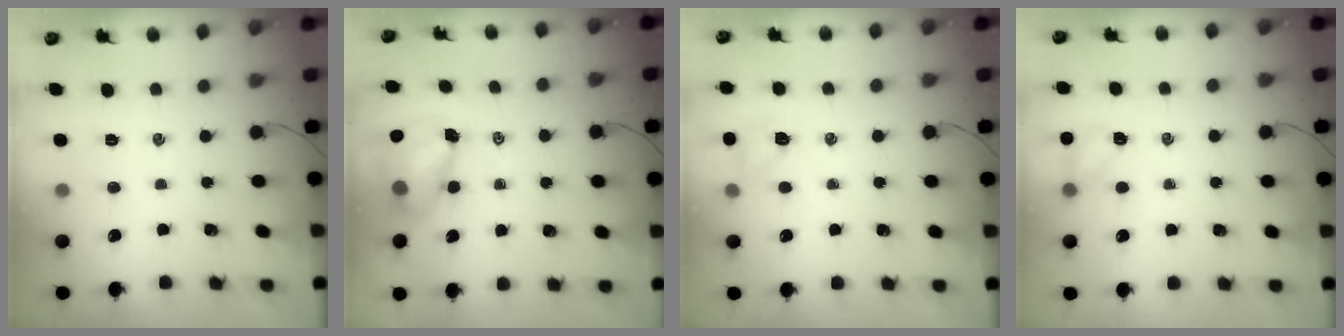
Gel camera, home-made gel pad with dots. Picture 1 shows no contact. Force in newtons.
{"total": 7.5, "press": 7.4, "slide": 1.3}
{"total": 6.1, "press": 5.9, "slide": 1.6}
{"total": 4.8, "press": 4.5, "slide": 1.5}